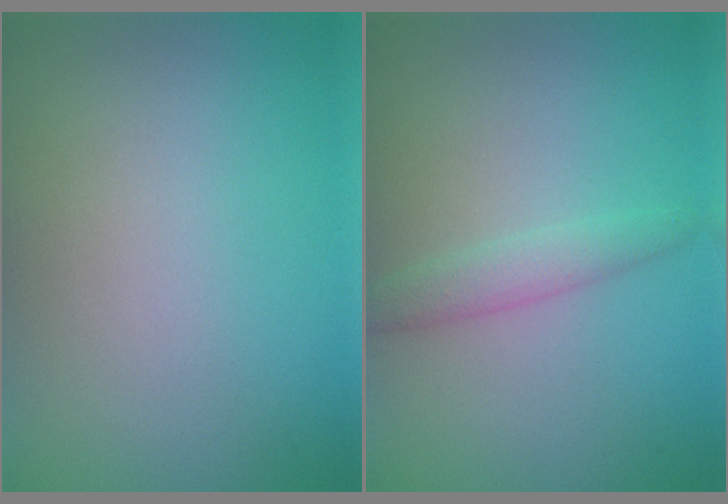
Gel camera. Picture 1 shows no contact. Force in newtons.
{"total": 1.8, "press": 1.8, "slide": 0.1}